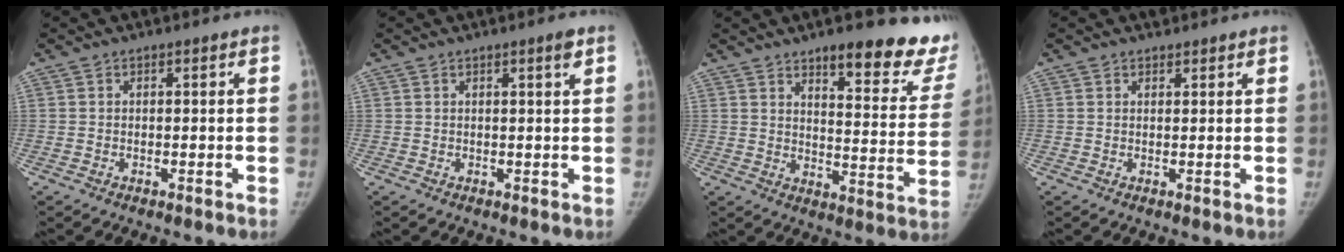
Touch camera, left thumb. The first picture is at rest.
{"total": 1.3, "force": [0.8, -0.1, 1.1], "torque": [-0.016, -0.004, 0.011]}
{"total": 19.8, "force": [15.4, 5.7, 10.9], "torque": [-0.090, -0.097, 0.185]}
{"total": 1.0, "force": [0.8, 0.6, -0.1], "torque": [0.010, -0.006, 0.008]}